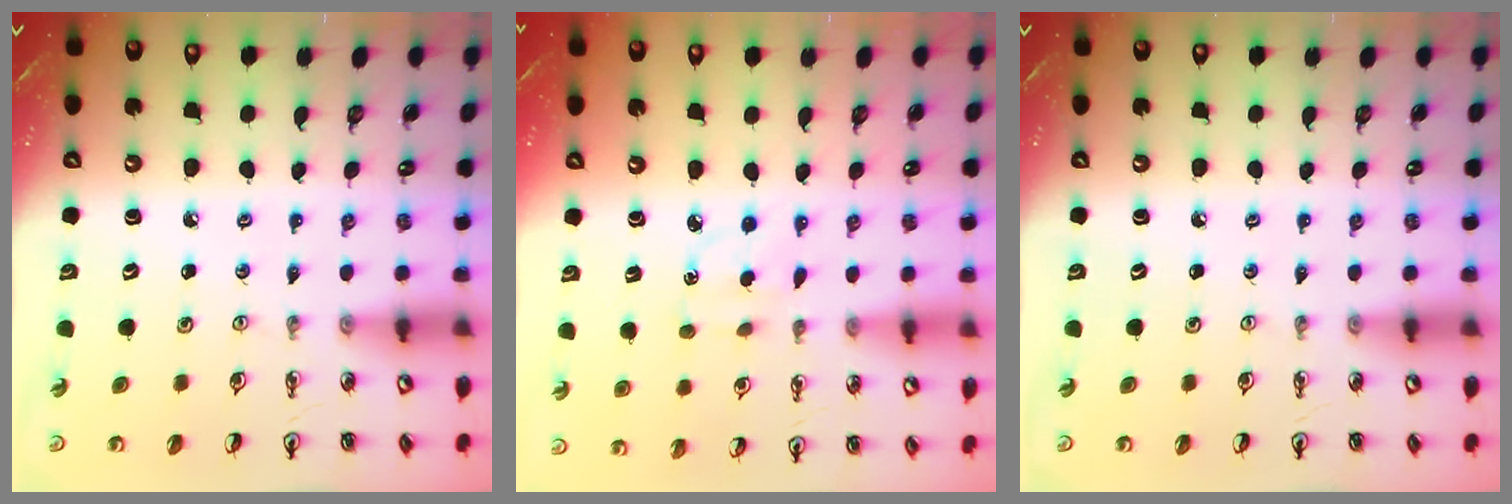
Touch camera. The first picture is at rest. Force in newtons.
{"total": 2.8, "press": 2.7, "slide": 0.7}
{"total": 0.0}